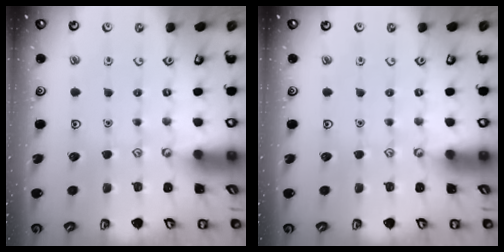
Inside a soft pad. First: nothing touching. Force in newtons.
{"total": 0.0}